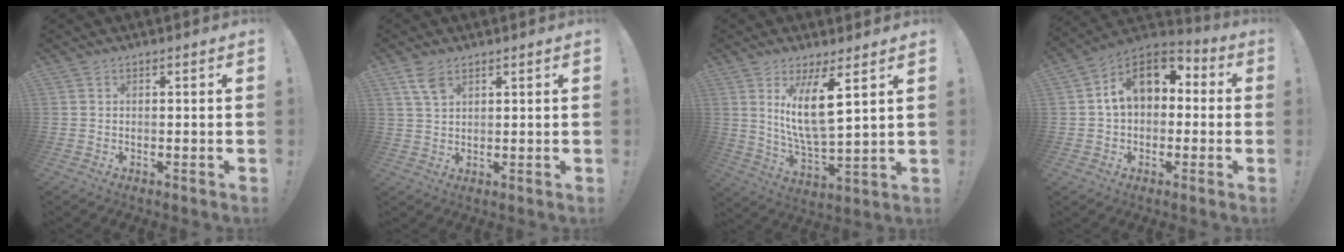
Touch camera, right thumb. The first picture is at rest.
{"total": 4.8, "force": [2.9, 2.4, 3.0], "torque": [-0.049, -0.014, 0.054]}
{"total": 13.4, "force": [6.0, 3.3, 11.5], "torque": [-0.210, -0.034, 0.093]}
{"total": 14.2, "force": [4.1, 9.6, 9.6], "torque": [-0.141, 0.005, 0.076]}